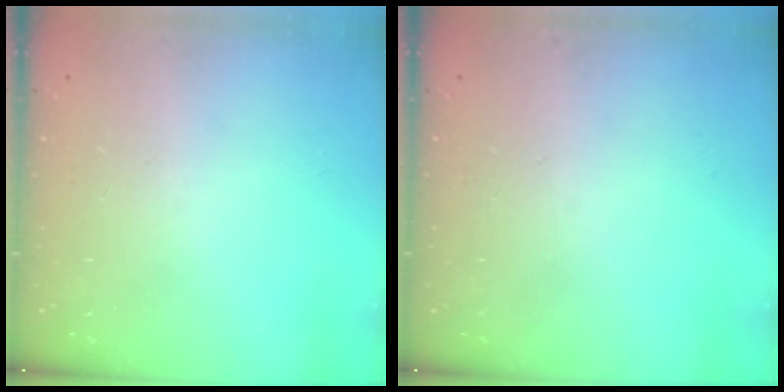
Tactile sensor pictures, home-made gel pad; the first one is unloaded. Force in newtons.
{"total": 0.0}